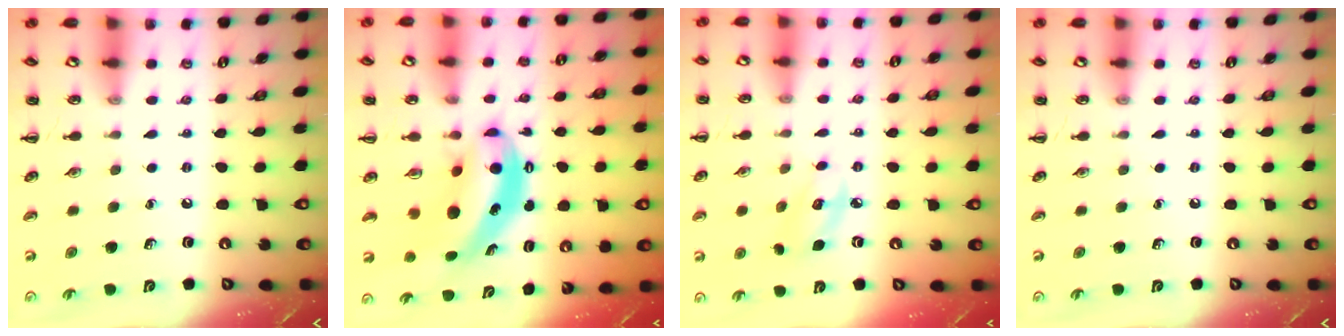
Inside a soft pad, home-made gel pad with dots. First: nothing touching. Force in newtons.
{"total": 8.0, "press": 7.8, "slide": 1.8}
{"total": 5.5, "press": 5.4, "slide": 0.6}
{"total": 0.0}